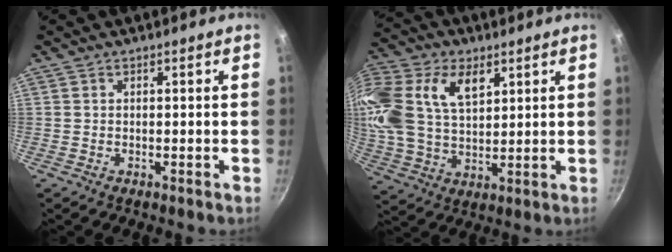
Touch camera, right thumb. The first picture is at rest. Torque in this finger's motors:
{"motor_torque": [1.07, 3.93, 0.71, -0.46, 0.30]}